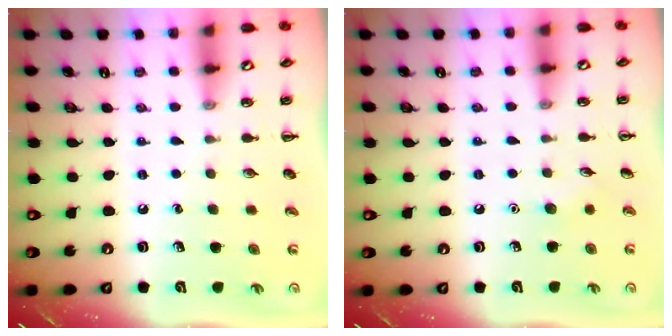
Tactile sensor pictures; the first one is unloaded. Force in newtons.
{"total": 4.1, "press": 3.9, "slide": 1.3}